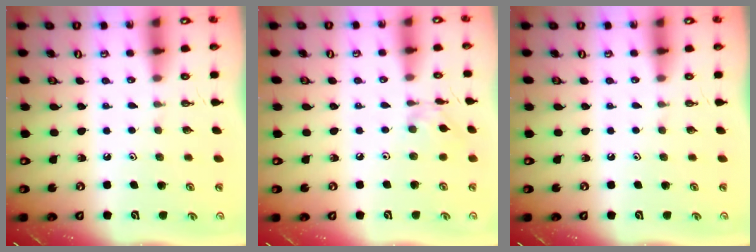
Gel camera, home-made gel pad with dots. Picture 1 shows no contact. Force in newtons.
{"total": 2.4, "press": 2.4, "slide": 0.2}
{"total": 0.0}